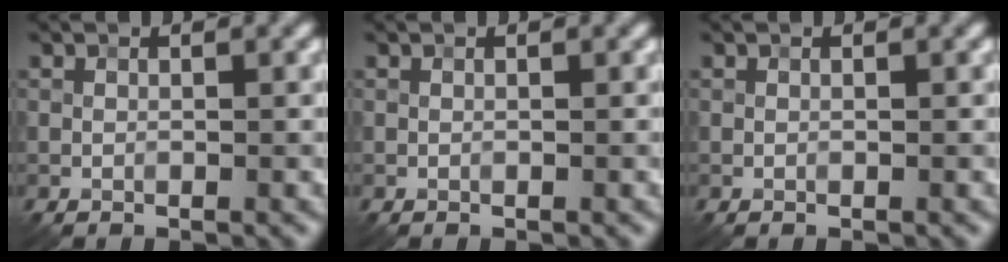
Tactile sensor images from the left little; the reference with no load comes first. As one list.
[{"total": 0.0}, {"total": 0.0}]